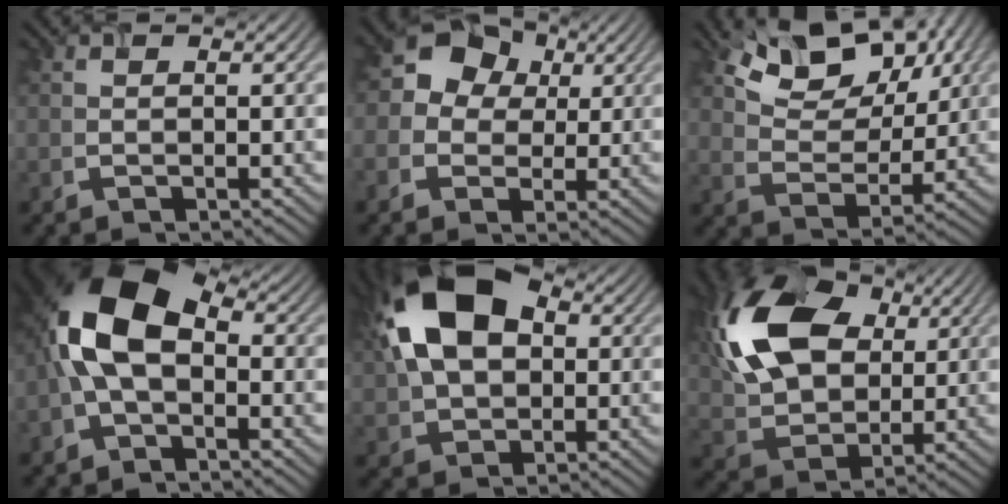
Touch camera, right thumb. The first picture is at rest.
{"total": 8.5, "force": [1.5, 7.6, 3.5], "torque": [-0.081, 0.027, 0.005]}
{"total": 11.2, "force": [6.5, 6.3, 6.6], "torque": [-0.131, 0.002, 0.112]}
{"total": 11.2, "force": [-0.3, 7.0, 8.7], "torque": [-0.193, 0.015, -0.020]}
{"total": 14.0, "force": [3.1, 9.2, 10.1], "torque": [-0.202, 0.024, 0.042]}
{"total": 16.6, "force": [5.0, 11.2, 11.2], "torque": [-0.261, 0.030, 0.082]}